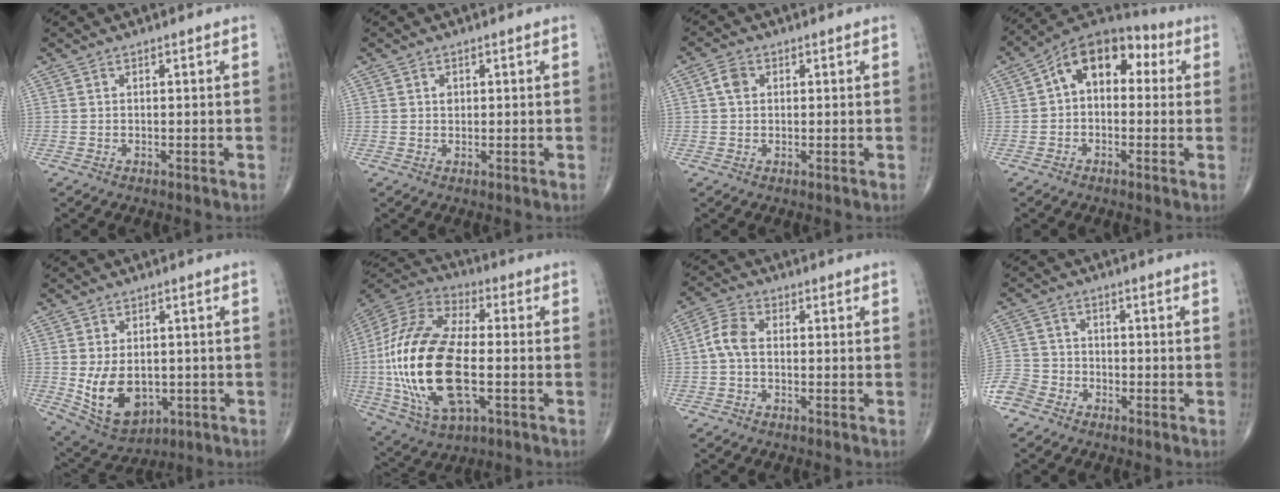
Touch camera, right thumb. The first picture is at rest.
{"total": 1.2, "force": [0.3, 1.0, 0.6], "torque": [-0.005, 0.000, 0.005]}
{"total": 2.8, "force": [0.6, 2.1, 1.7], "torque": [-0.031, 0.005, 0.009]}
{"total": 12.3, "force": [1.9, 7.9, 9.2], "torque": [-0.107, 0.041, 0.013]}
{"total": 11.0, "force": [-1.5, 7.4, 8.0], "torque": [-0.118, -0.006, -0.002]}
{"total": 26.5, "force": [-3.3, 12.4, 23.2], "torque": [-0.499, 0.005, -0.055]}
{"total": 5.0, "force": [-0.4, 3.1, 3.9], "torque": [-0.080, 0.015, -0.019]}
{"total": 5.9, "force": [-4.0, 4.2, 1.3], "torque": [-0.016, 0.016, -0.090]}